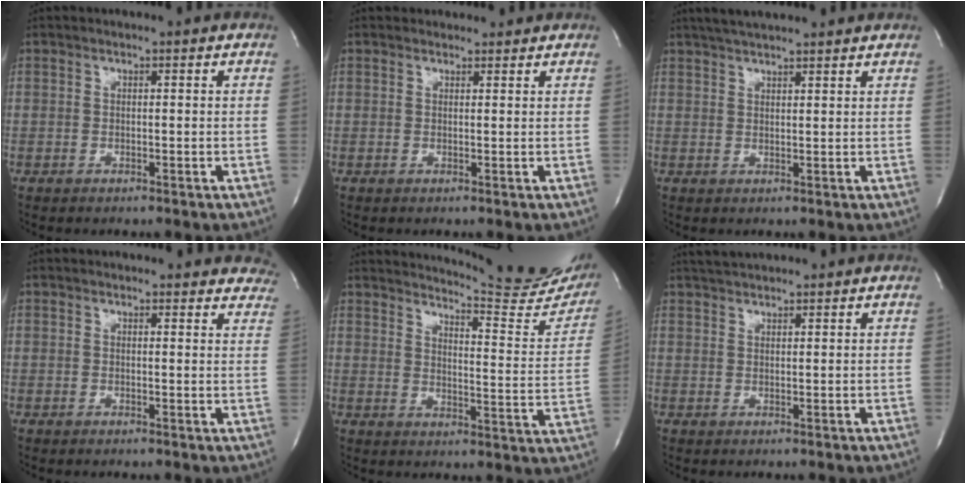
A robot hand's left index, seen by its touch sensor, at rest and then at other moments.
{"total": 2.2, "force": [2.0, 0.8, -0.3], "torque": [-0.004, 0.008, 0.023]}
{"total": 7.7, "force": [6.9, 0.4, 3.4], "torque": [-0.062, 0.029, 0.100]}
{"total": 15.4, "force": [14.5, 4.4, 3.1], "torque": [-0.022, -0.030, 0.140]}
{"total": 19.7, "force": [18.5, 1.6, 6.5], "torque": [-0.097, -0.103, 0.211]}
{"total": 3.9, "force": [3.7, 0.2, 1.2], "torque": [-0.025, 0.026, 0.067]}